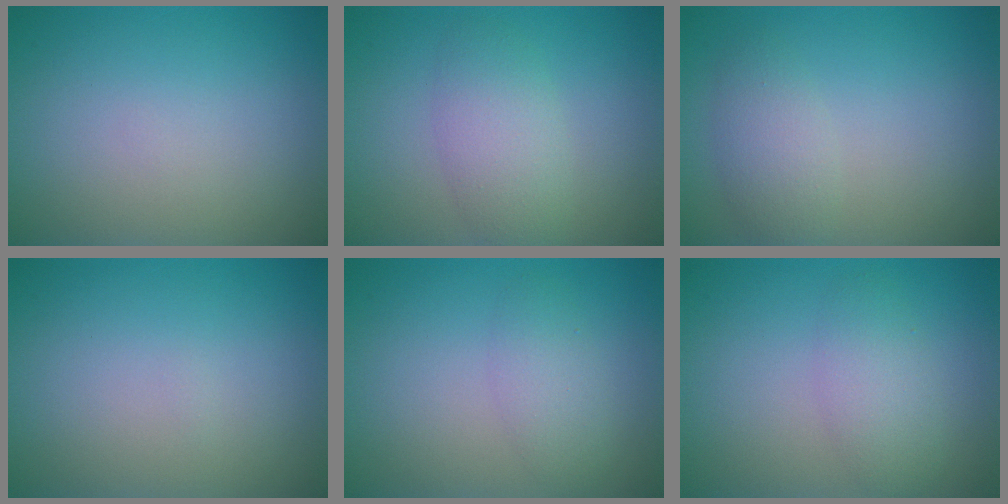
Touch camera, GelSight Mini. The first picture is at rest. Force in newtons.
{"total": 3.4, "press": 3.4, "slide": 0.2}
{"total": 2.6, "press": 2.6, "slide": 0.1}
{"total": 0.0}
{"total": 2.0, "press": 2.0, "slide": 0.1}
{"total": 2.7, "press": 2.7, "slide": 0.0}